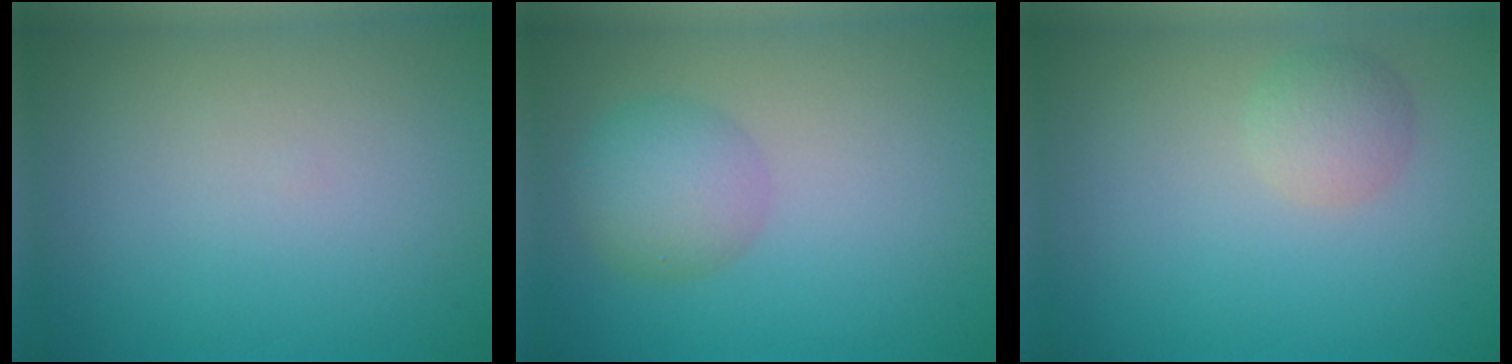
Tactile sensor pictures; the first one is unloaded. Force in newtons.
{"total": 3.5, "press": 3.5, "slide": 0.1}
{"total": 2.0, "press": 2.0, "slide": 0.0}